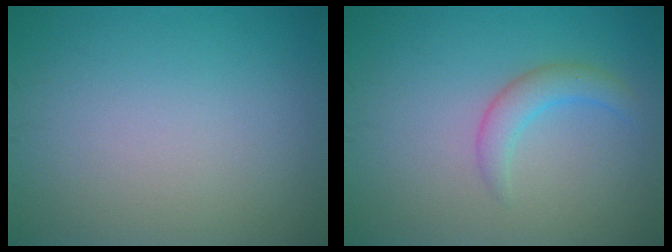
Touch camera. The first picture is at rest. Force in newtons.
{"total": 2.4, "press": 2.4, "slide": 0.0}